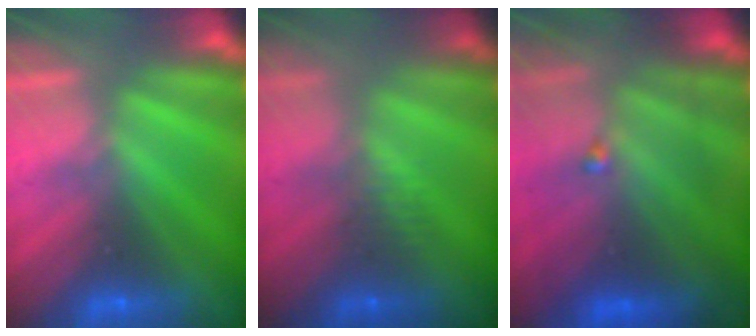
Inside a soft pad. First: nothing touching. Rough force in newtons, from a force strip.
{"total": 2.4}
{"total": 7.2}